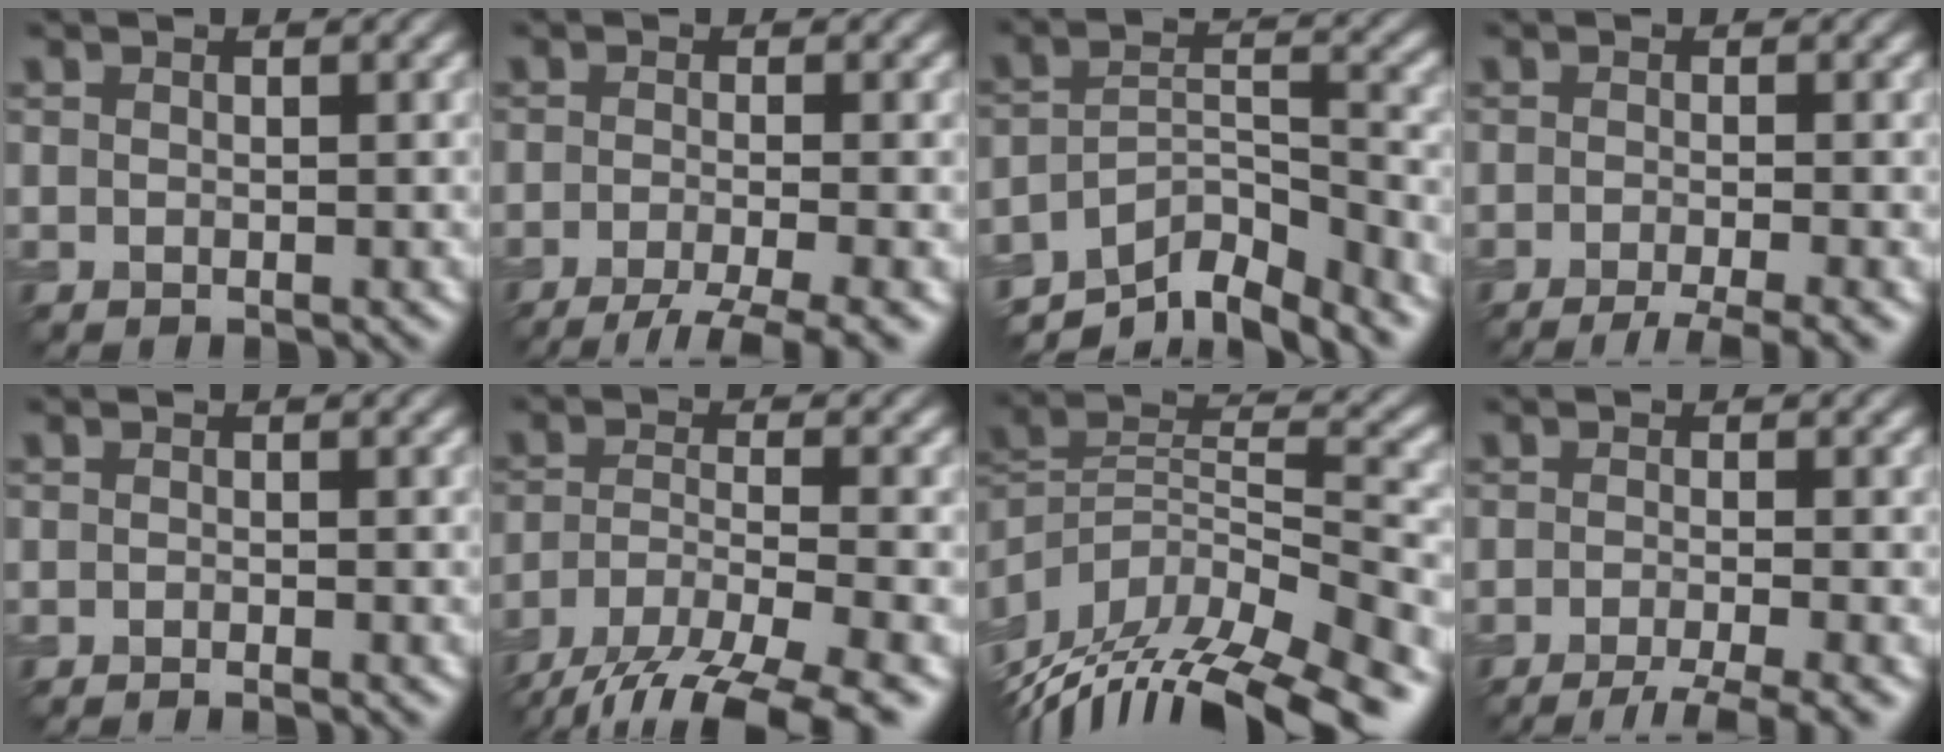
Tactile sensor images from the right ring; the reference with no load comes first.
{"total": 5.6, "force": [-3.6, 1.1, 4.1], "torque": [-0.053, -0.005, -0.064]}
{"total": 7.8, "force": [-6.4, 2.1, 3.9], "torque": [-0.056, -0.007, -0.111]}
{"total": 4.3, "force": [-2.8, 0.8, 3.2], "torque": [-0.040, -0.003, -0.049]}
{"total": 1.1, "force": [-0.9, 0.1, 0.6], "torque": [-0.006, -0.003, -0.018]}
{"total": 11.4, "force": [-8.9, 3.3, 6.2], "torque": [-0.119, -0.033, -0.139]}
{"total": 13.1, "force": [-8.7, 5.0, 8.3], "torque": [-0.166, 0.031, -0.141]}
{"total": 4.8, "force": [-3.1, 0.9, 3.5], "torque": [-0.046, -0.003, -0.057]}